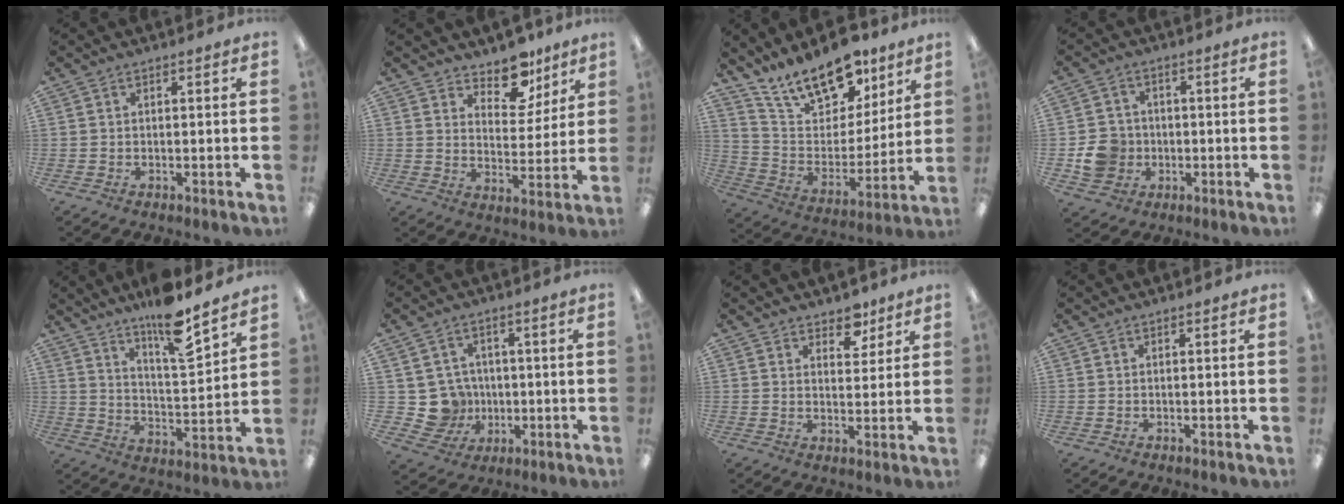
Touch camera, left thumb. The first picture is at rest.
{"total": 10.4, "force": [8.3, 5.2, 3.5], "torque": [-0.045, -0.056, 0.149]}
{"total": 17.2, "force": [13.3, 8.0, 7.3], "torque": [-0.135, -0.086, 0.240]}
{"total": 7.8, "force": [-1.5, 7.2, 2.6], "torque": [-0.064, 0.019, -0.023]}
{"total": 12.5, "force": [10.2, 2.0, 6.9], "torque": [-0.115, -0.069, 0.173]}
{"total": 8.3, "force": [-0.3, 8.1, 1.9], "torque": [-0.054, 0.003, 0.004]}
{"total": 6.0, "force": [4.6, 3.4, 1.8], "torque": [-0.010, -0.024, 0.078]}
{"total": 0.0}